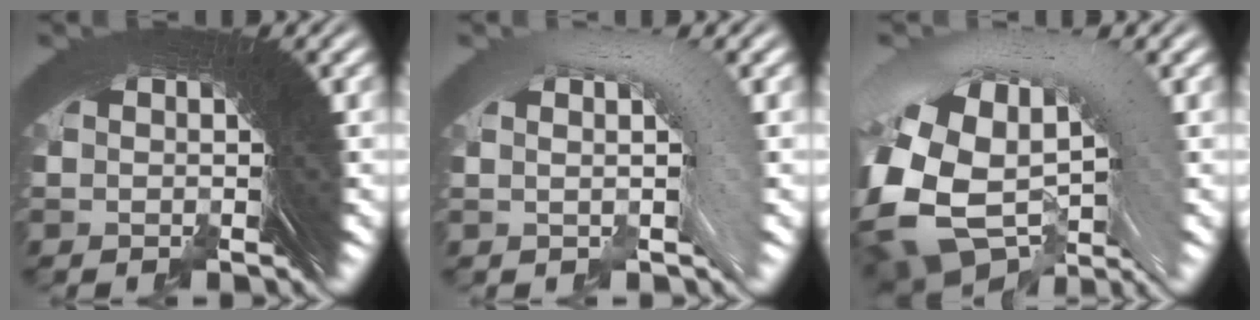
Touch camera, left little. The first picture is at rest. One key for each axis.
{"total": 24.9, "fx": 1.0, "fy": -12.2, "fz": -21.6, "tx": 0.318, "ty": 0.051, "tz": 0.000}
{"total": 19.9, "fx": -1.7, "fy": -4.6, "fz": -19.3, "tx": 0.216, "ty": -0.002, "tz": -0.033}